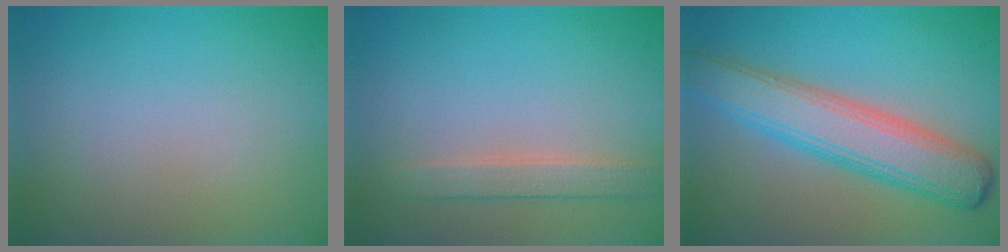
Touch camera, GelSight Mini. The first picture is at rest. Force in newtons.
{"total": 2.0, "press": 2.0, "slide": 0.2}
{"total": 6.5, "press": 6.5, "slide": 0.2}